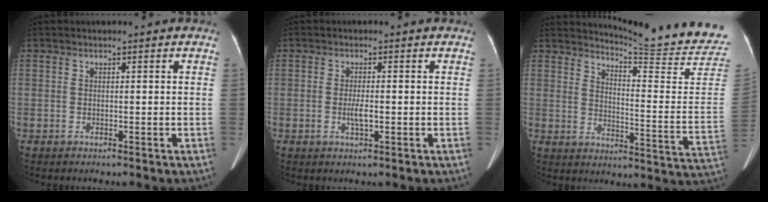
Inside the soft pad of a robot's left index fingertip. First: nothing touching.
{"total": 2.2, "force": [-0.6, 0.5, 2.1], "torque": [-0.043, -0.003, -0.009]}
{"total": 17.7, "force": [17.1, -2.3, 4.1], "torque": [-0.069, -0.148, 0.202]}